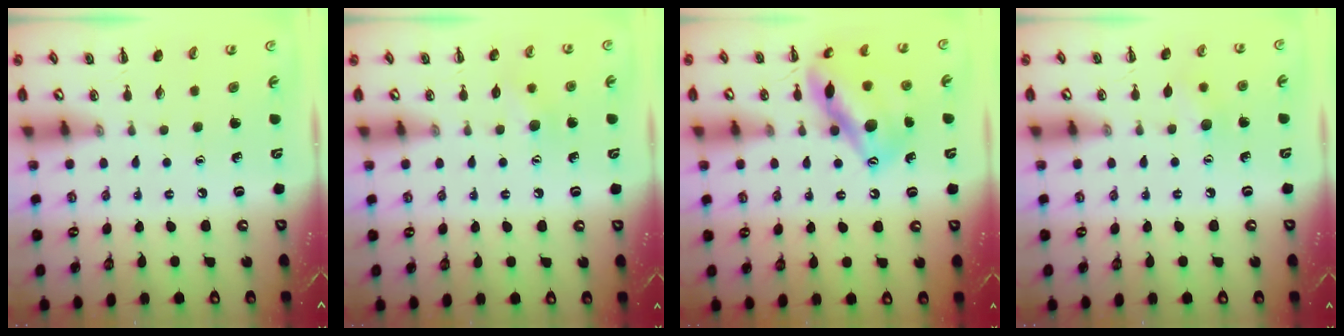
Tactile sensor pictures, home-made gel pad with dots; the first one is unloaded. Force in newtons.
{"total": 5.9, "press": 5.7, "slide": 1.4}
{"total": 16.8, "press": 16.8, "slide": 1.7}
{"total": 6.2, "press": 6.0, "slide": 1.4}